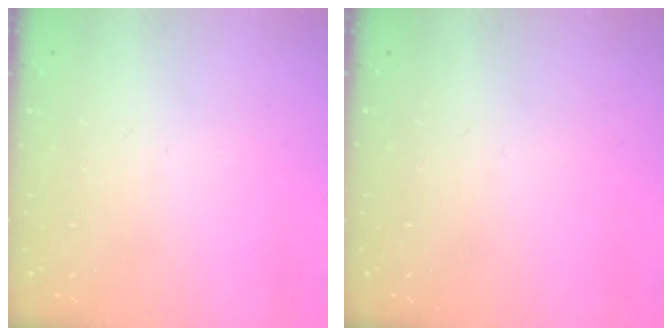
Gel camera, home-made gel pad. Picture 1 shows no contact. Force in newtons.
{"total": 0.0}